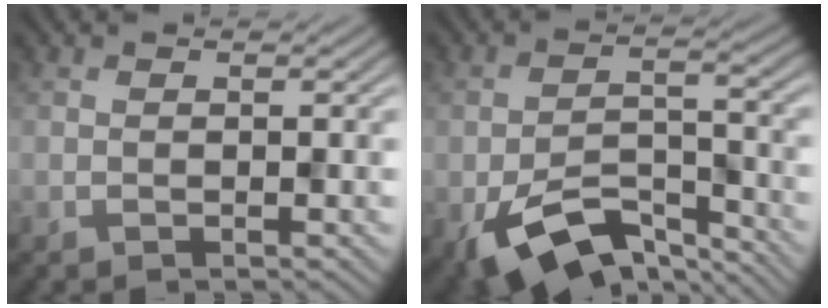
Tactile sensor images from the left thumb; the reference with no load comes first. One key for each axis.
{"total": 10.4, "fx": -6.2, "fy": 4.8, "fz": 6.9, "tx": -0.130, "ty": -0.017, "tz": -0.110}